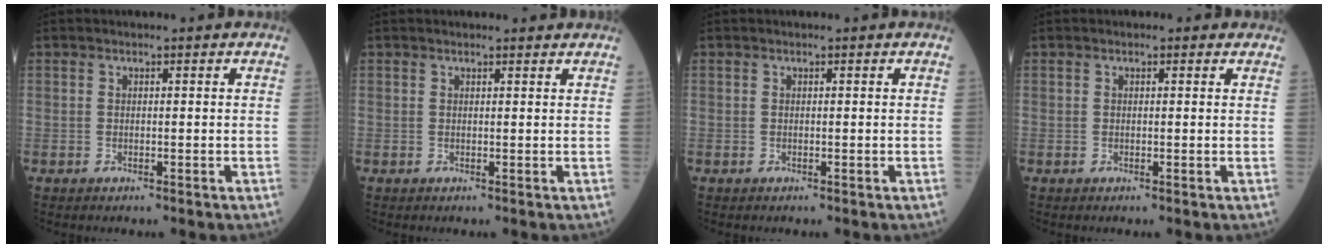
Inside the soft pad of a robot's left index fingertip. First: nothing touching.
{"total": 2.4, "force": [2.3, 0.4, 0.6], "torque": [-0.009, 0.011, 0.023]}
{"total": 0.0}
{"total": 0.5, "force": [0.2, 0.4, 0.1], "torque": [0.000, -0.001, -0.004]}